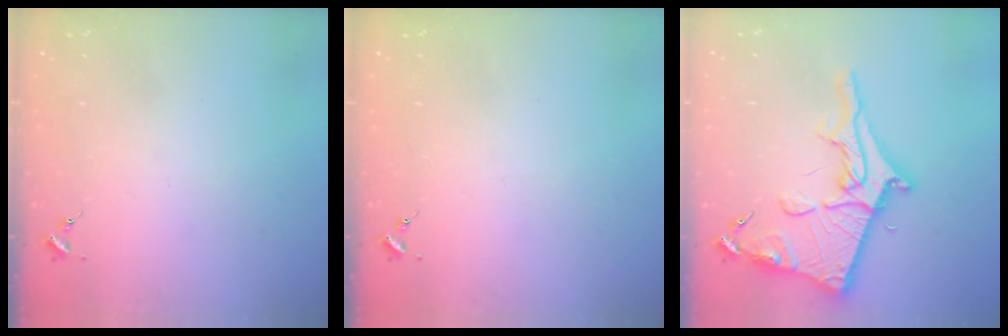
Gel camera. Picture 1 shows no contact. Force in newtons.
{"total": 0.0}
{"total": 19.1, "press": 19.1, "slide": 1.4}